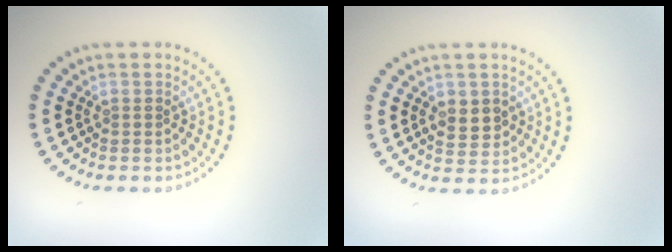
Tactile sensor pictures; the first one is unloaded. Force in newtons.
{"total": 2.5, "press": 2.4, "slide": 0.4}